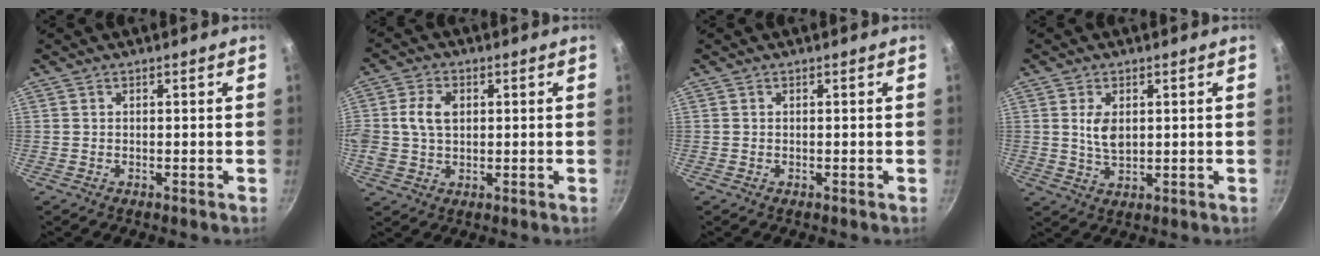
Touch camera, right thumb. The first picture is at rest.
{"total": 7.0, "force": [1.1, 5.0, 4.8], "torque": [-0.084, 0.007, 0.016]}
{"total": 0.0}
{"total": 4.9, "force": [1.1, 3.0, 3.8], "torque": [-0.065, -0.012, 0.023]}